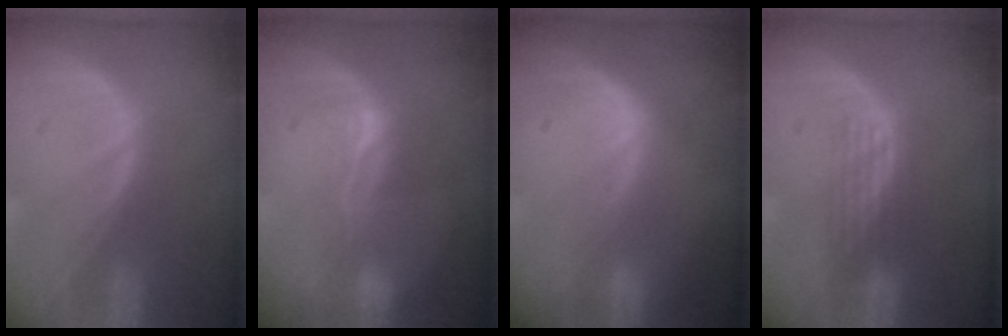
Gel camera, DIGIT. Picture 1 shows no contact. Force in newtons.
{"total": 3.0, "press": 2.7, "slide": 1.5}
{"total": 1.3, "press": 1.3, "slide": 0.1}
{"total": 2.9, "press": 2.7, "slide": 1.2}